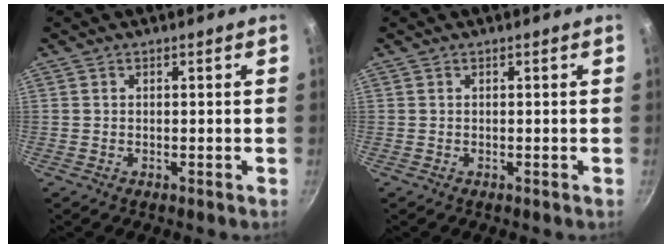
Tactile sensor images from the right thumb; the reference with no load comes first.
{"total": 0.0}